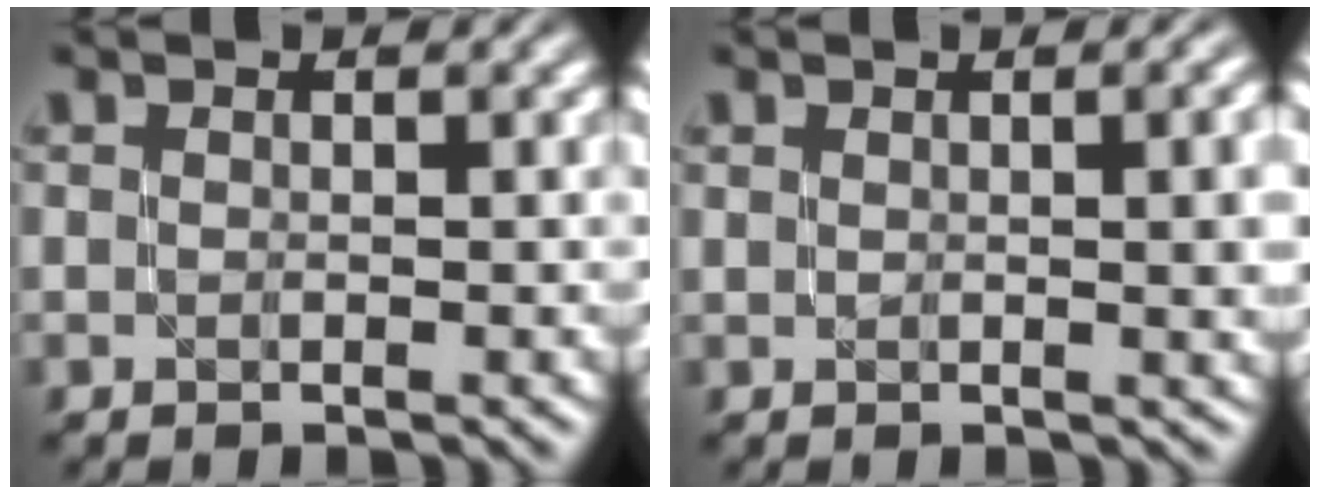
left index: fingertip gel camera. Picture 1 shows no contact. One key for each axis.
{"total": 3.5, "fx": 0.7, "fy": 1.2, "fz": 3.2, "tx": -0.037, "ty": 0.002, "tz": 0.017}